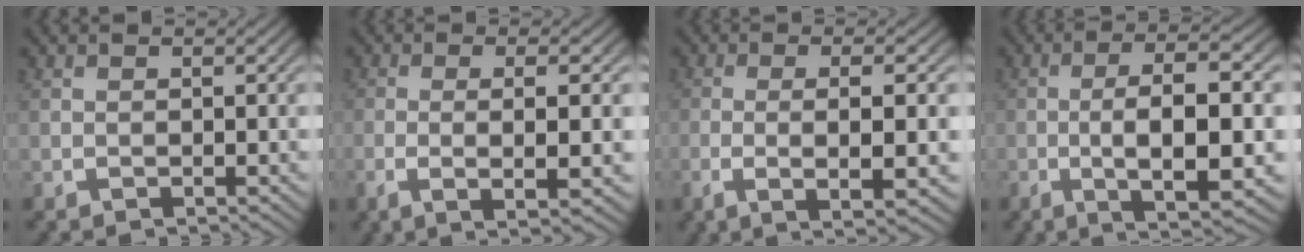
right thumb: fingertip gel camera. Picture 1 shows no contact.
{"total": 5.1, "force": [-0.7, 1.2, 4.9], "torque": [-0.096, -0.008, -0.006]}
{"total": 6.1, "force": [-0.8, 1.5, 5.8], "torque": [-0.114, -0.010, -0.006]}
{"total": 8.3, "force": [-0.9, 2.7, 7.7], "torque": [-0.151, -0.018, -0.006]}